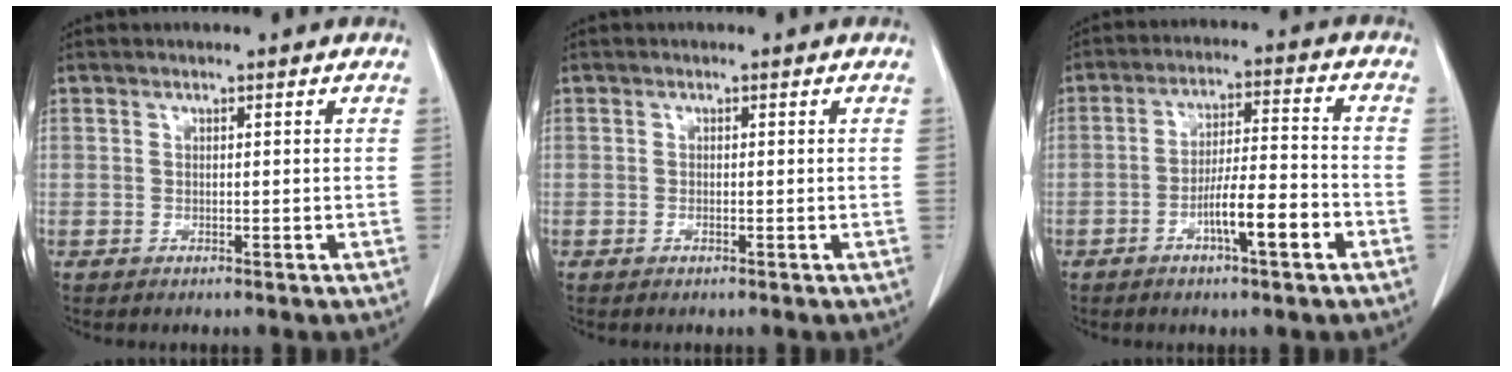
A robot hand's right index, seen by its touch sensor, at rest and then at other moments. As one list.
[{"total": 0.9, "force": [-0.3, 0.5, 0.7], "torque": [-0.016, 0.000, -0.004]}, {"total": 9.2, "force": [-4.0, 1.4, 8.1], "torque": [-0.139, 0.011, -0.064]}]